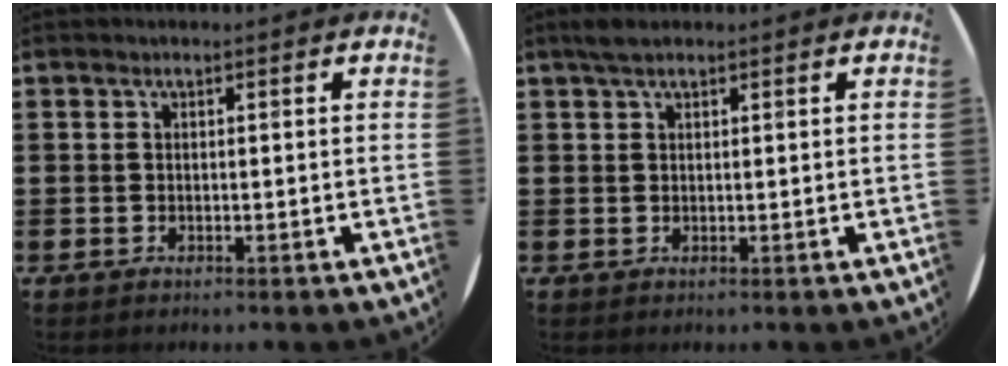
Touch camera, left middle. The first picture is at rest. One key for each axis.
{"total": 1.8, "fx": 1.3, "fy": 0.5, "fz": 1.1, "tx": -0.023, "ty": 0.005, "tz": 0.023}